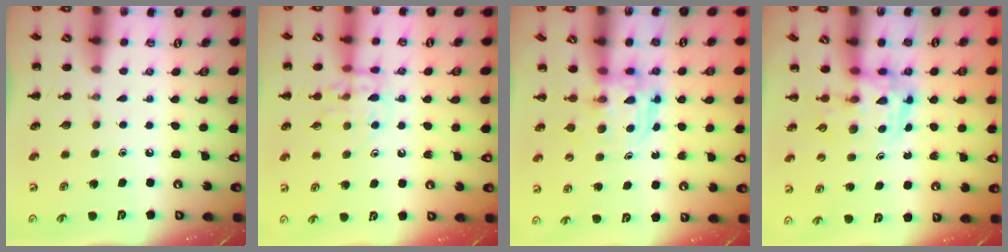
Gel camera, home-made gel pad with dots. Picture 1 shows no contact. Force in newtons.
{"total": 11.0, "press": 10.9, "slide": 1.4}
{"total": 3.6, "press": 3.6, "slide": 0.2}
{"total": 3.4, "press": 3.4, "slide": 0.6}